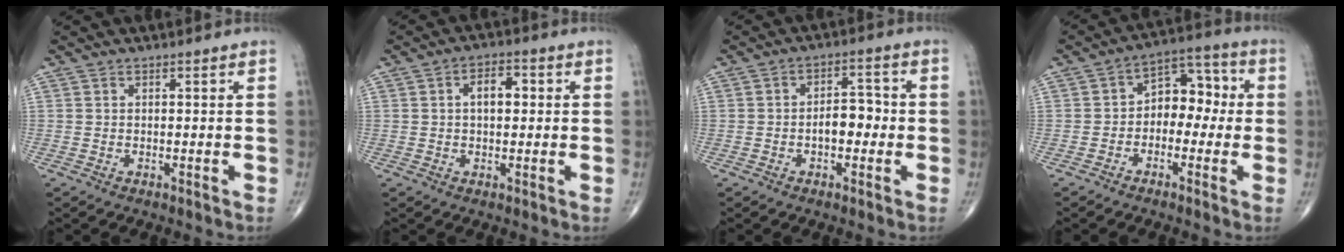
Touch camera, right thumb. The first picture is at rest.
{"total": 5.2, "force": [0.8, 2.9, 4.2], "torque": [-0.060, 0.013, 0.007]}
{"total": 5.4, "force": [-1.0, 3.2, 4.3], "torque": [-0.048, 0.021, -0.022]}
{"total": 9.0, "force": [-0.5, 6.2, 6.5], "torque": [-0.055, 0.042, -0.025]}